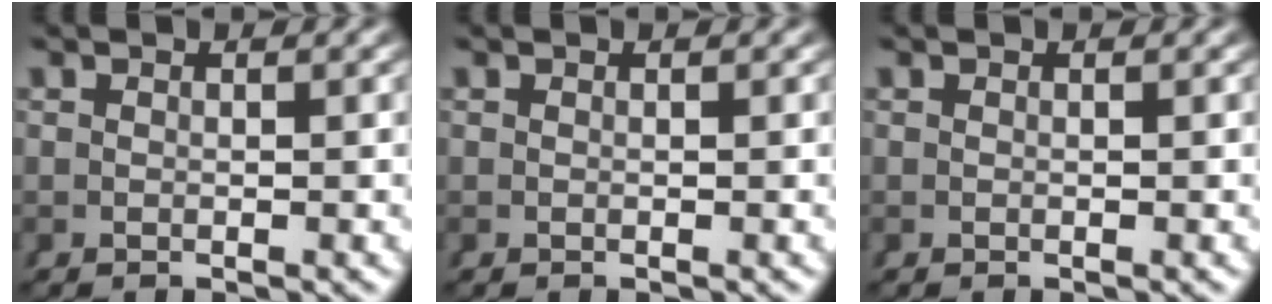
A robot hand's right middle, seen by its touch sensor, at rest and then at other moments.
{"total": 0.0}
{"total": 0.0}